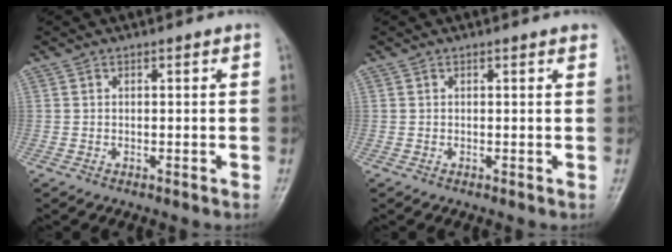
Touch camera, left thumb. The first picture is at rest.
{"total": 1.1, "force": [0.8, 0.2, 0.7], "torque": [-0.007, -0.001, 0.007]}